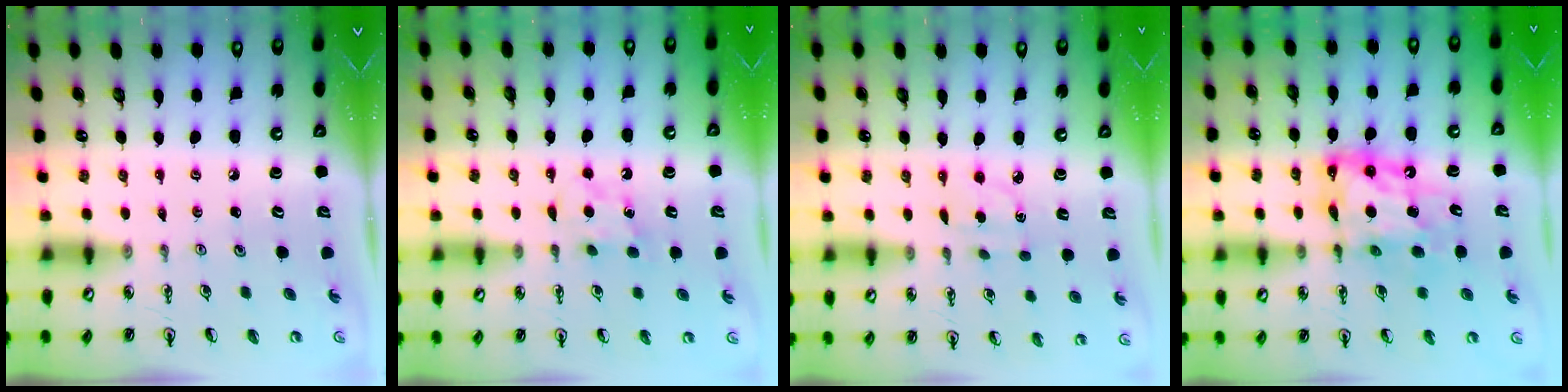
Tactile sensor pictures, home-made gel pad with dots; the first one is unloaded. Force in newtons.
{"total": 5.1, "press": 5.1, "slide": 0.7}
{"total": 2.8, "press": 2.6, "slide": 0.8}
{"total": 12.4, "press": 12.3, "slide": 1.1}